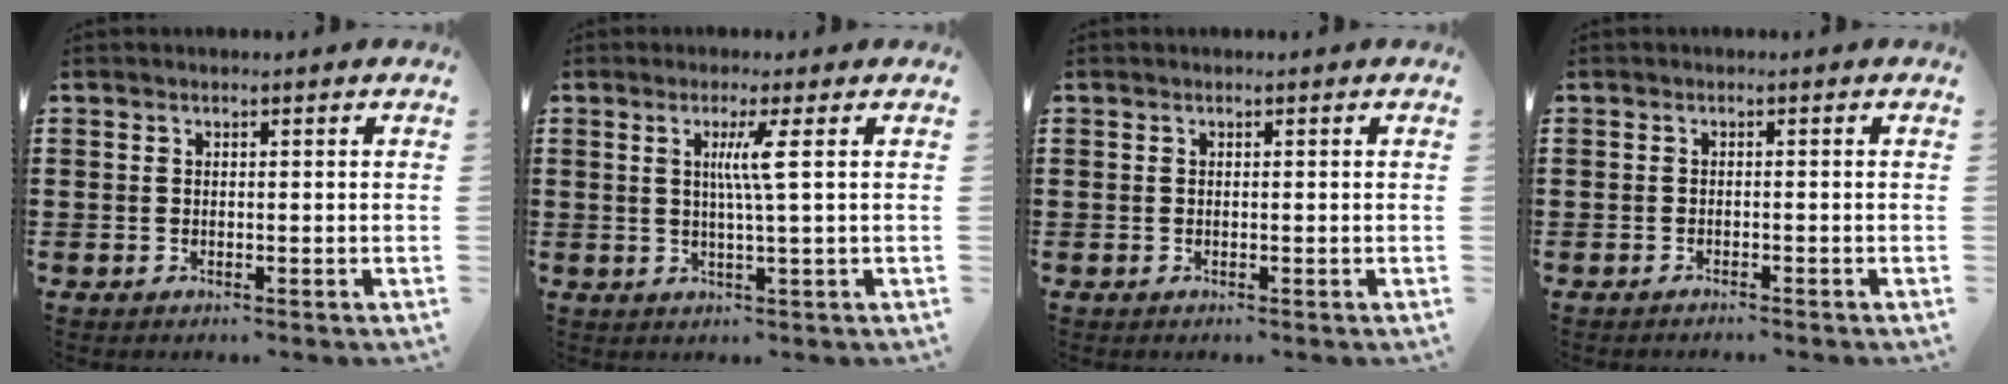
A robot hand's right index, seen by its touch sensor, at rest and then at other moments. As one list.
[{"total": 4.0, "force": [0.9, -0.7, 3.8], "torque": [-0.075, -0.005, 0.009]}, {"total": 0.0}, {"total": 0.8, "force": [-0.8, 0.0, 0.1], "torque": [-0.005, -0.001, -0.016]}]